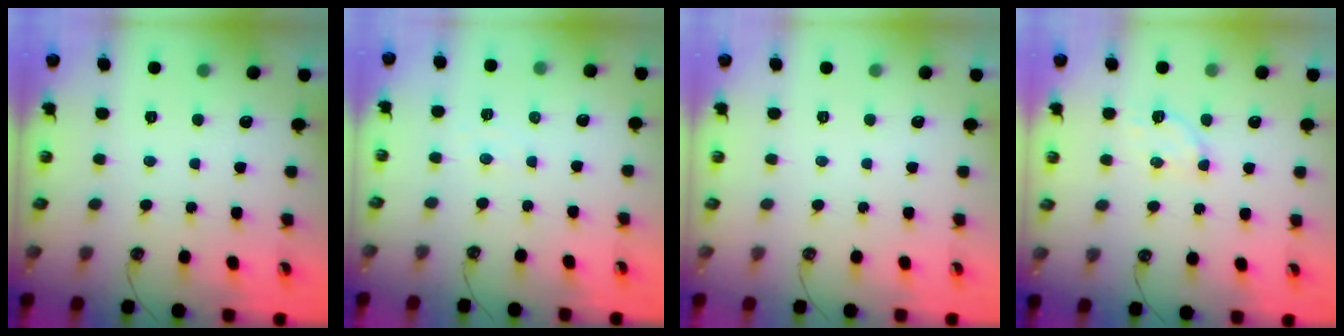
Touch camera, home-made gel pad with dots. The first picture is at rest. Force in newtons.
{"total": 4.2, "press": 4.1, "slide": 0.6}
{"total": 0.0}
{"total": 5.5, "press": 5.4, "slide": 1.3}